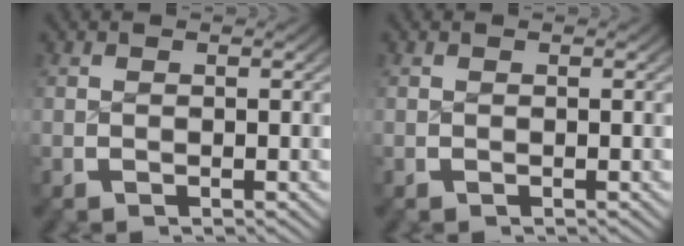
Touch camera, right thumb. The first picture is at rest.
{"total": 0.0}